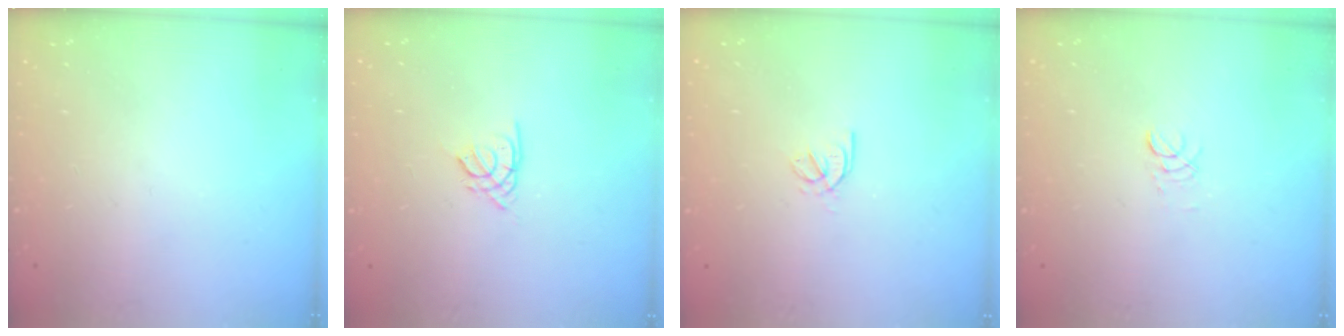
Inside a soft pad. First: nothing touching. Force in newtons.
{"total": 1.9, "press": 1.8, "slide": 0.5}
{"total": 2.9, "press": 2.8, "slide": 0.8}
{"total": 2.9, "press": 2.8, "slide": 0.3}